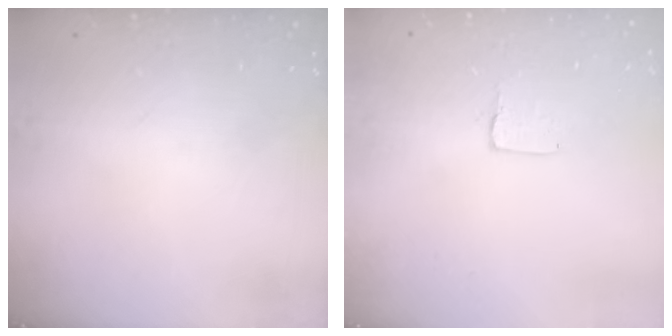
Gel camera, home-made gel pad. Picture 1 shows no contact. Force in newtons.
{"total": 1.7, "press": 1.6, "slide": 0.1}